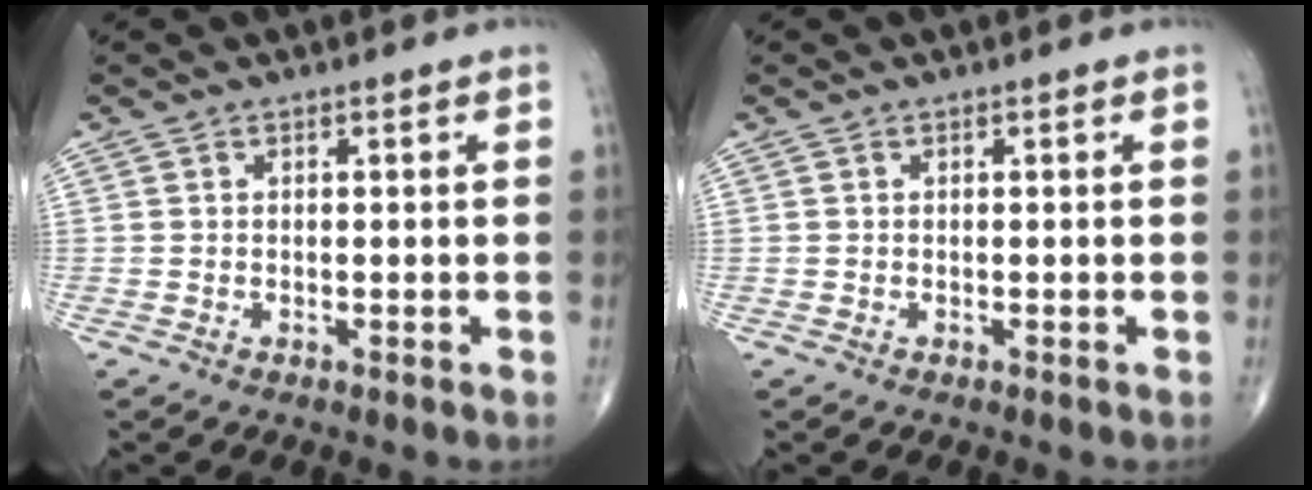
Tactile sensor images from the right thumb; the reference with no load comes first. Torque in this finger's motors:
{"motor_torque": [0.05, 0.05, 0.00, 0.00, 0.01]}